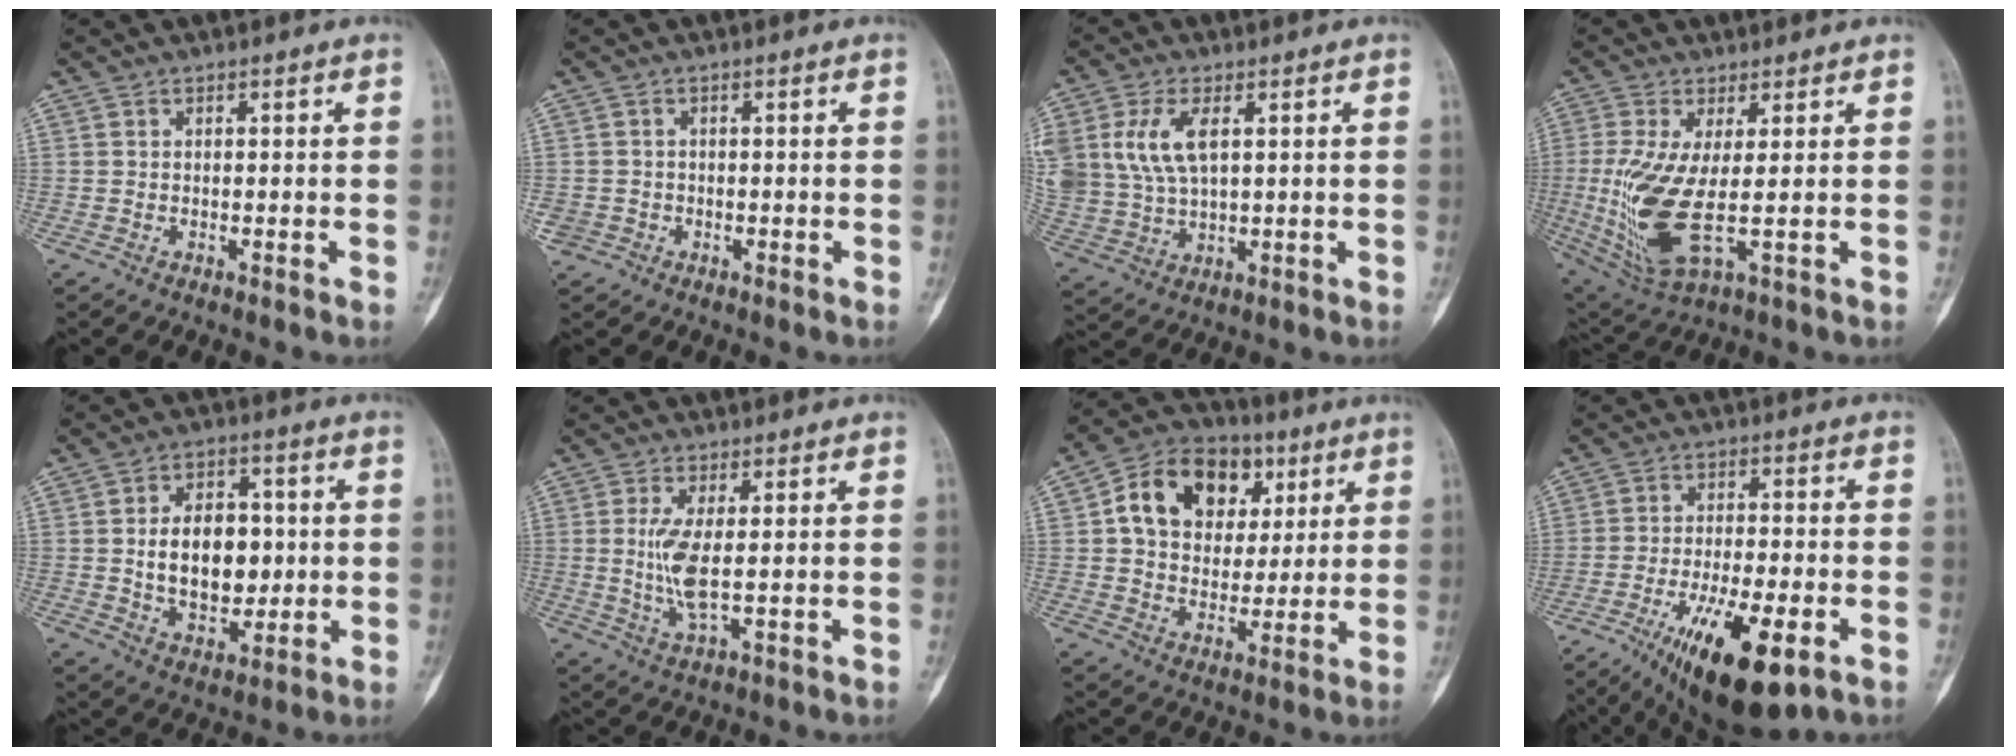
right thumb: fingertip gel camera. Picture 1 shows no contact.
{"total": 2.0, "force": [-0.7, 1.9, 0.0], "torque": [0.011, 0.009, -0.015]}
{"total": 11.3, "force": [3.3, 6.2, 8.8], "torque": [-0.195, -0.001, 0.074]}
{"total": 12.5, "force": [-0.6, 4.1, 11.8], "torque": [-0.276, -0.020, 0.001]}
{"total": 13.1, "force": [0.3, 8.6, 9.8], "torque": [-0.116, 0.006, 0.014]}
{"total": 6.2, "force": [0.5, 1.6, 6.0], "torque": [-0.140, -0.015, 0.012]}
{"total": 16.7, "force": [5.4, 12.6, 9.6], "torque": [-0.128, 0.004, 0.086]}
{"total": 15.7, "force": [-7.5, 5.1, 12.8], "torque": [-0.212, 0.007, -0.112]}